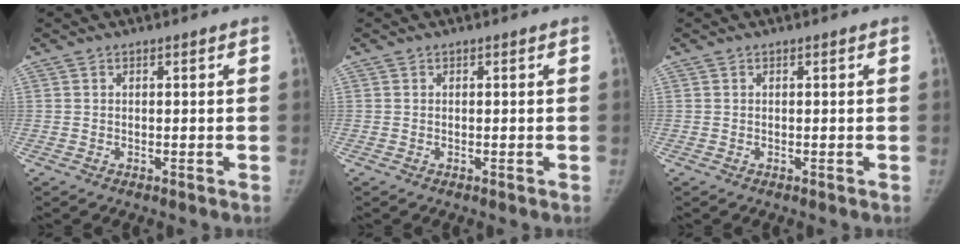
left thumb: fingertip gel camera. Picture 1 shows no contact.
{"total": 0.0}
{"total": 0.0}